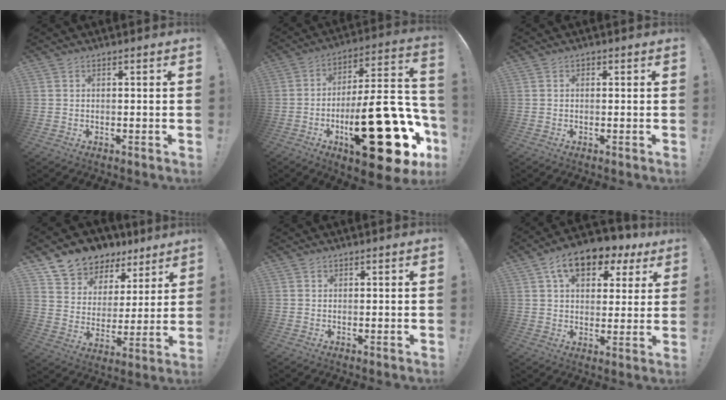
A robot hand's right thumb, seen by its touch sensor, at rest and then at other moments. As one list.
[{"total": 32.1, "force": [-11.4, 11.6, 27.7], "torque": [-0.397, 0.048, -0.165]}, {"total": 0.5, "force": [-0.2, 0.5, 0.1], "torque": [0.000, 0.002, -0.004]}, {"total": 8.9, "force": [7.2, 5.2, 0.7], "torque": [-0.018, -0.068, 0.134]}, {"total": 0.6, "force": [0.3, 0.4, 0.0], "torque": [0.006, -0.002, 0.005]}, {"total": 12.7, "force": [7.2, 7.5, 7.4], "torque": [-0.112, -0.038, 0.129]}]